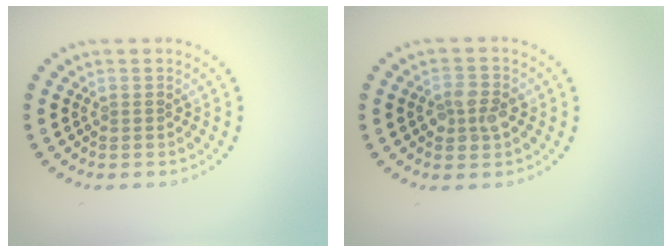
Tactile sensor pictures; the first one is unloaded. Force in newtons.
{"total": 2.5, "press": 2.5, "slide": 0.5}